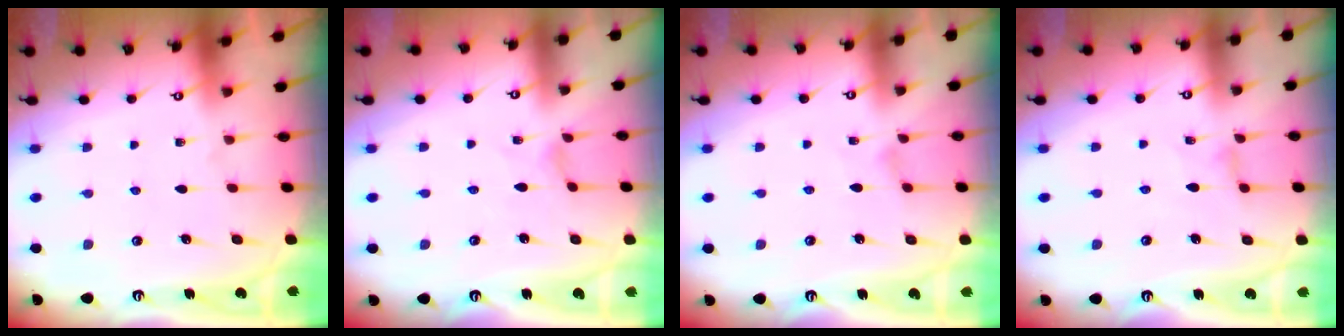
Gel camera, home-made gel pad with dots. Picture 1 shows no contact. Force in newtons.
{"total": 0.0}
{"total": 0.7, "press": 0.7, "slide": 0.2}
{"total": 1.4, "press": 1.3, "slide": 0.4}